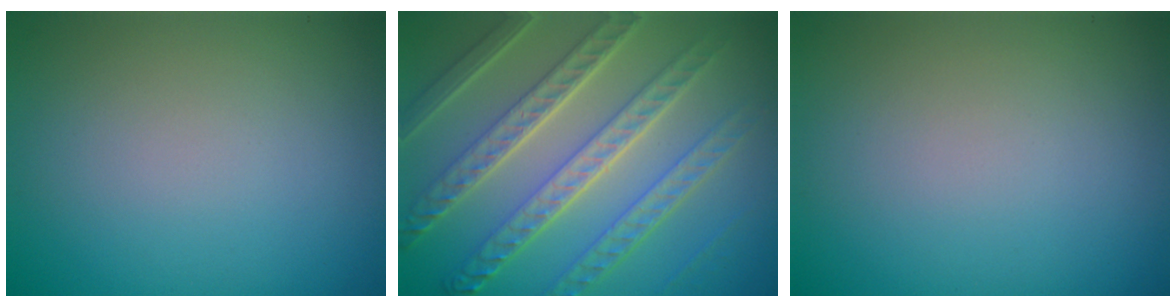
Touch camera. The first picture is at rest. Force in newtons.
{"total": 8.3, "press": 6.1, "slide": 5.5}
{"total": 0.0}